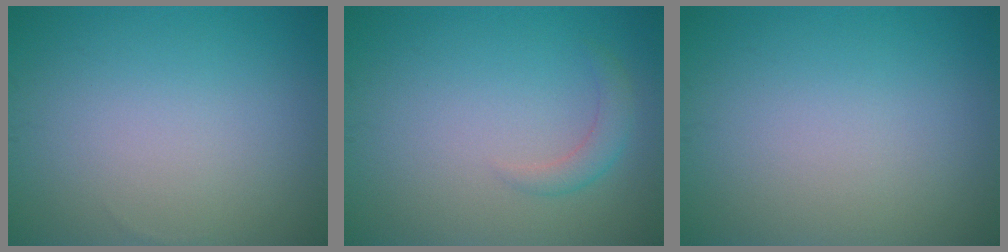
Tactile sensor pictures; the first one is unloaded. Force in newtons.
{"total": 1.6, "press": 1.6, "slide": 0.1}
{"total": 0.0}